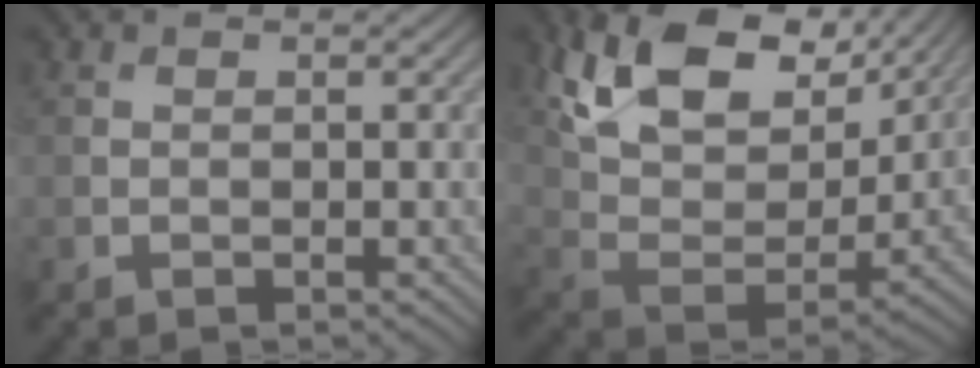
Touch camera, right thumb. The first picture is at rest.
{"total": 14.6, "force": [8.4, 7.8, 9.1], "torque": [-0.194, 0.000, 0.149]}